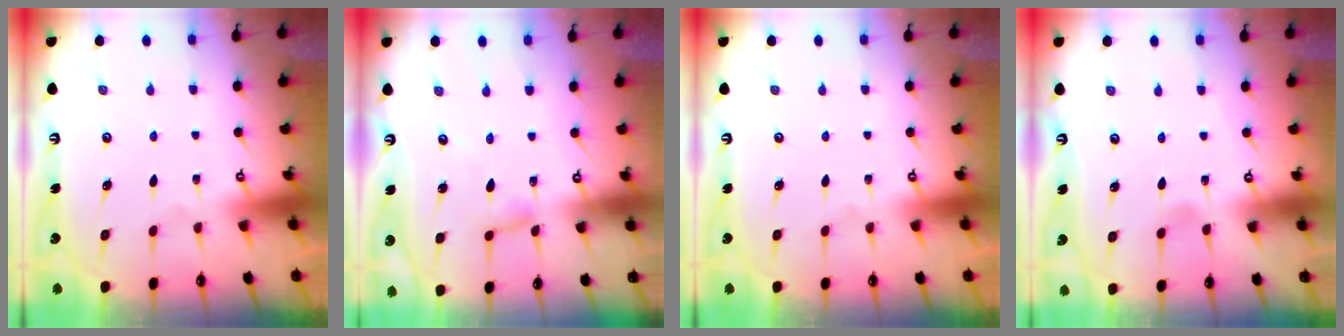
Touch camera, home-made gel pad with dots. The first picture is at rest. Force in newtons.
{"total": 2.5, "press": 2.5, "slide": 0.2}
{"total": 0.0}
{"total": 2.3, "press": 2.3, "slide": 0.3}